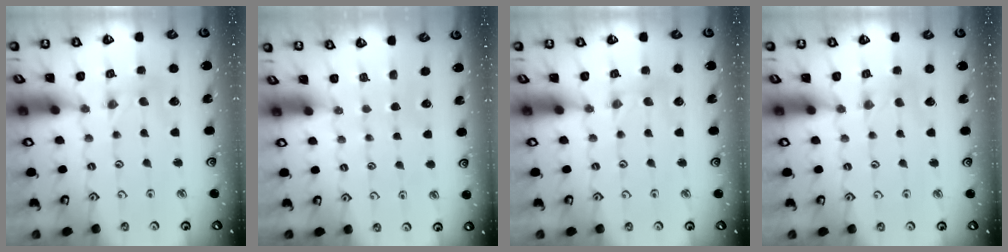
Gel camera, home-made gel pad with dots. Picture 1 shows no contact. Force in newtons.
{"total": 0.0}
{"total": 1.5, "press": 1.4, "slide": 0.2}
{"total": 0.0}